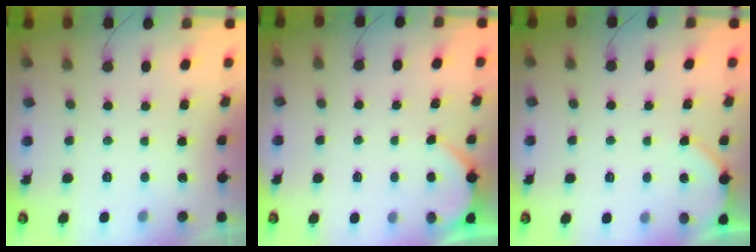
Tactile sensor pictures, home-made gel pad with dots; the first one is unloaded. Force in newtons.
{"total": 2.7, "press": 2.6, "slide": 0.4}
{"total": 3.1, "press": 3.1, "slide": 0.2}